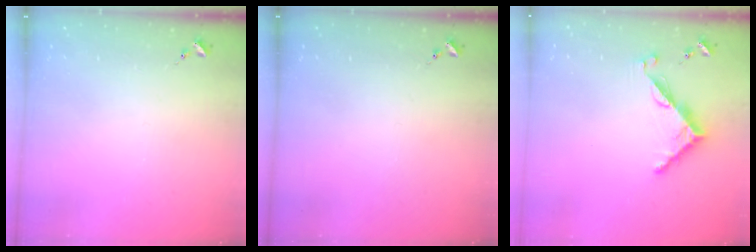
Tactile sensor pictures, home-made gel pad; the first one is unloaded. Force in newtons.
{"total": 0.0}
{"total": 7.2, "press": 7.2, "slide": 0.3}